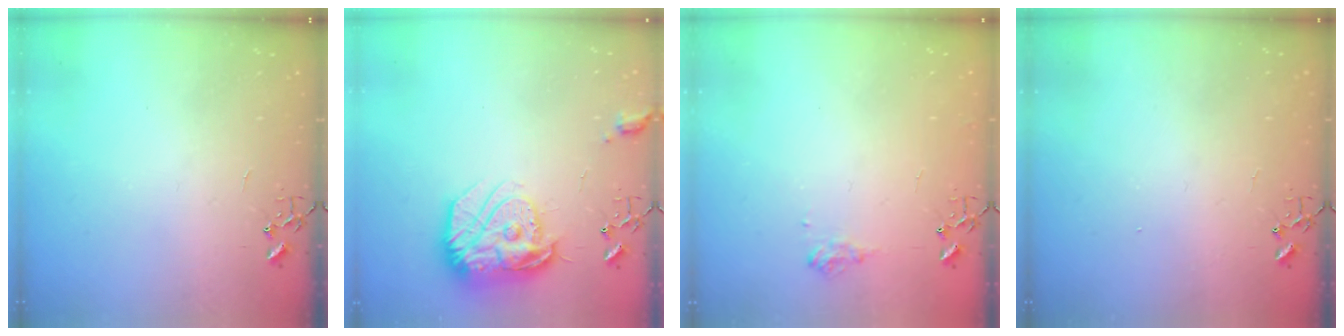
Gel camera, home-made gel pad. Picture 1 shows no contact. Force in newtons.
{"total": 17.7, "press": 17.6, "slide": 1.4}
{"total": 6.9, "press": 6.8, "slide": 1.0}
{"total": 1.1, "press": 1.1, "slide": 0.1}